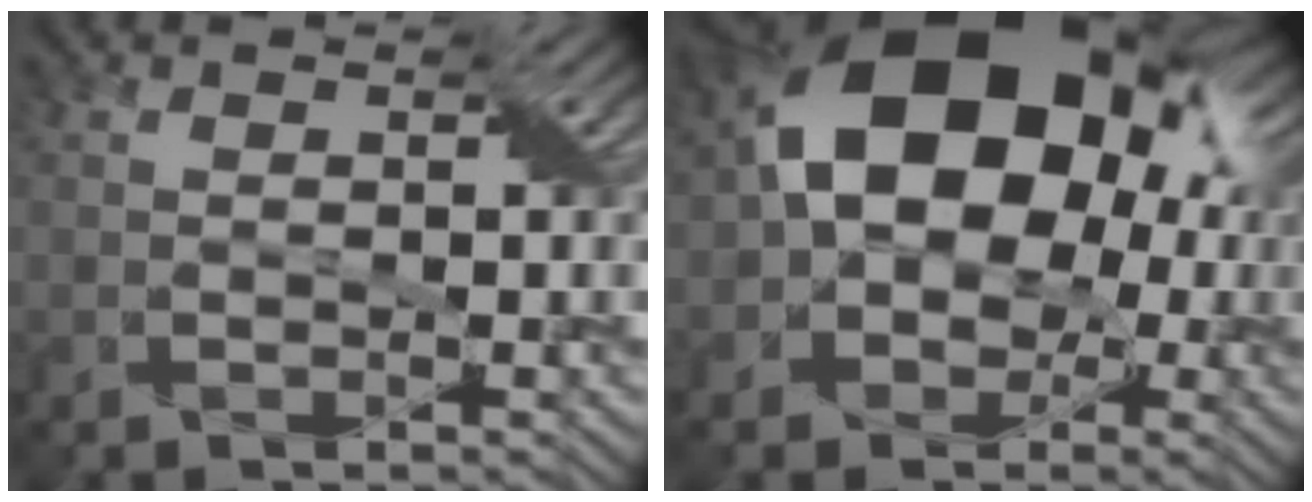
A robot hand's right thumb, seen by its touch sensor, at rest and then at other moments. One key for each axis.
{"total": 16.9, "fx": 1.1, "fy": 12.1, "fz": 11.7, "tx": -0.145, "ty": 0.009, "tz": 0.005}